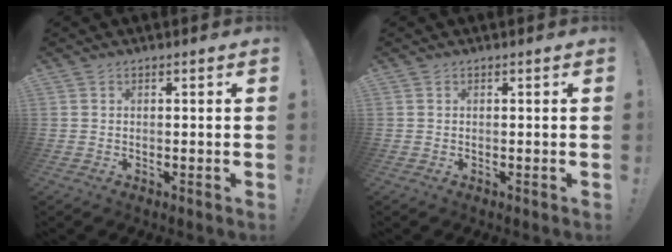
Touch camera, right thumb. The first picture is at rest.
{"total": 0.0}